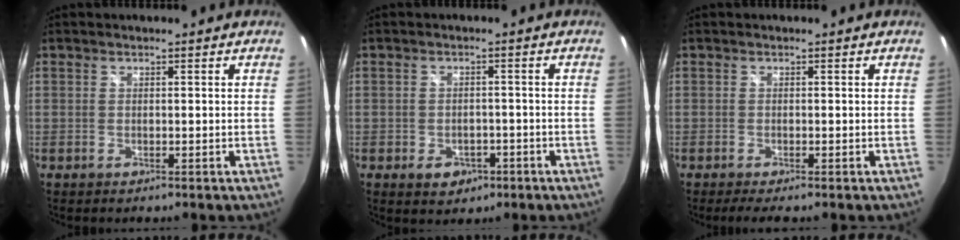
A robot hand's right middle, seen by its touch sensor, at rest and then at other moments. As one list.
[{"total": 4.7, "force": [-2.1, 3.5, 2.2], "torque": [-0.047, 0.001, -0.021]}, {"total": 1.9, "force": [-1.5, -0.4, 1.1], "torque": [-0.021, -0.010, -0.027]}]